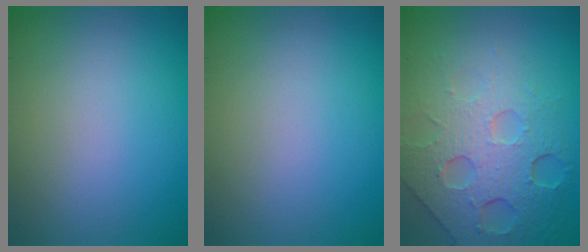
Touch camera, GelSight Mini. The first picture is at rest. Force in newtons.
{"total": 0.0}
{"total": 8.1, "press": 5.4, "slide": 6.1}